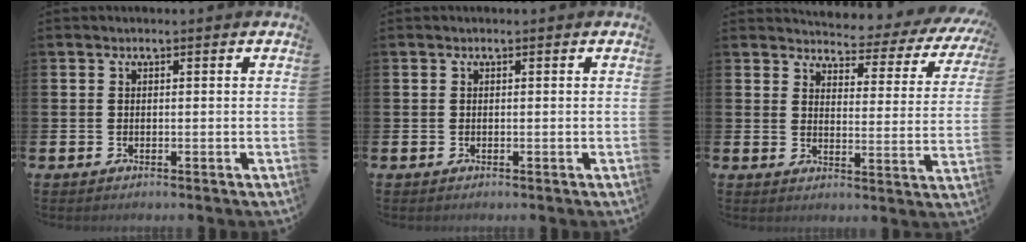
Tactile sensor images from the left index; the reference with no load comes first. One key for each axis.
{"total": 0.0}
{"total": 3.6, "fx": 3.4, "fy": 1.1, "fz": 0.8, "tx": -0.034, "ty": -0.035, "tz": 0.049}